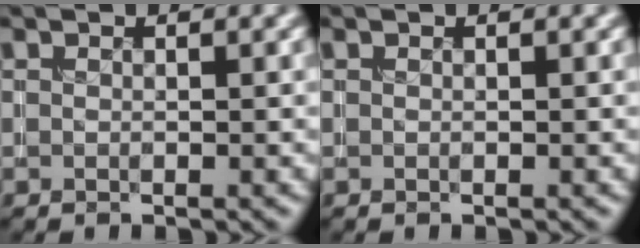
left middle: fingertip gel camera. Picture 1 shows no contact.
{"total": 0.0}